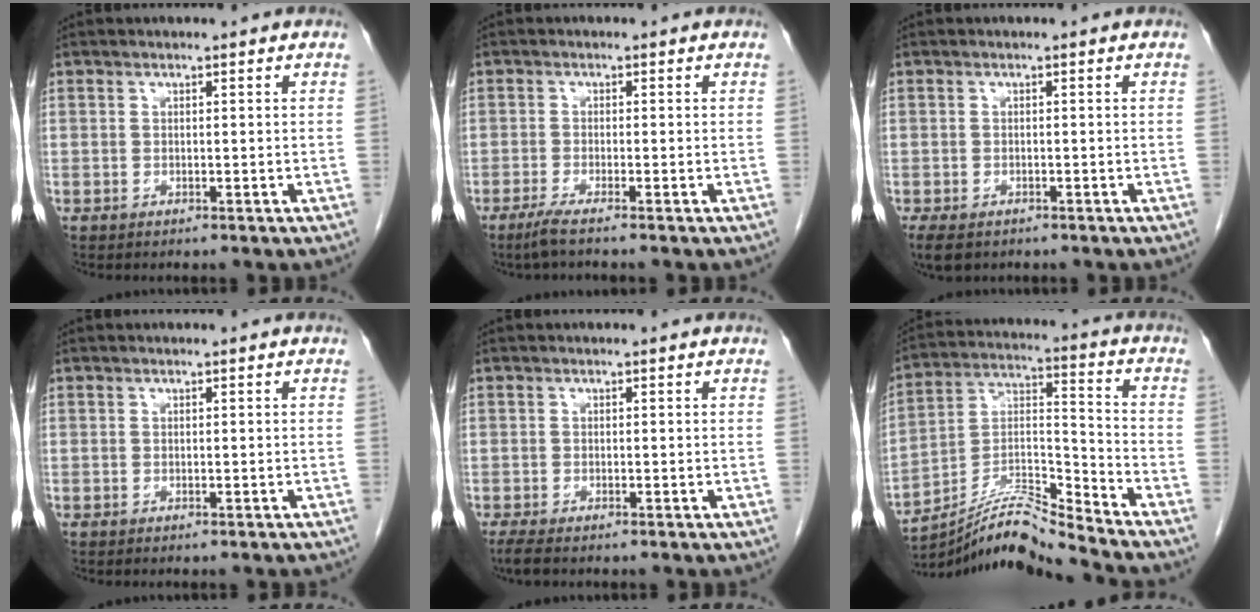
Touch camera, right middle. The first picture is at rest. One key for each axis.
{"total": 2.7, "fx": -2.0, "fy": -0.5, "fz": 1.7, "tx": -0.041, "ty": -0.006, "tz": -0.043}
{"total": 5.4, "fx": -3.7, "fy": 3.0, "fz": 2.6, "tx": -0.050, "ty": -0.009, "tz": -0.055}
{"total": 2.3, "fx": -2.0, "fy": 0.6, "fz": 1.0, "tx": -0.013, "ty": -0.003, "tz": -0.021}
{"total": 2.4, "fx": -1.9, "fy": 0.5, "fz": 1.4, "tx": -0.031, "ty": -0.009, "tz": -0.030}
{"total": 11.0, "fx": -10.4, "fy": -2.0, "fz": 2.9, "tx": -0.061, "ty": 0.022, "tz": -0.188}